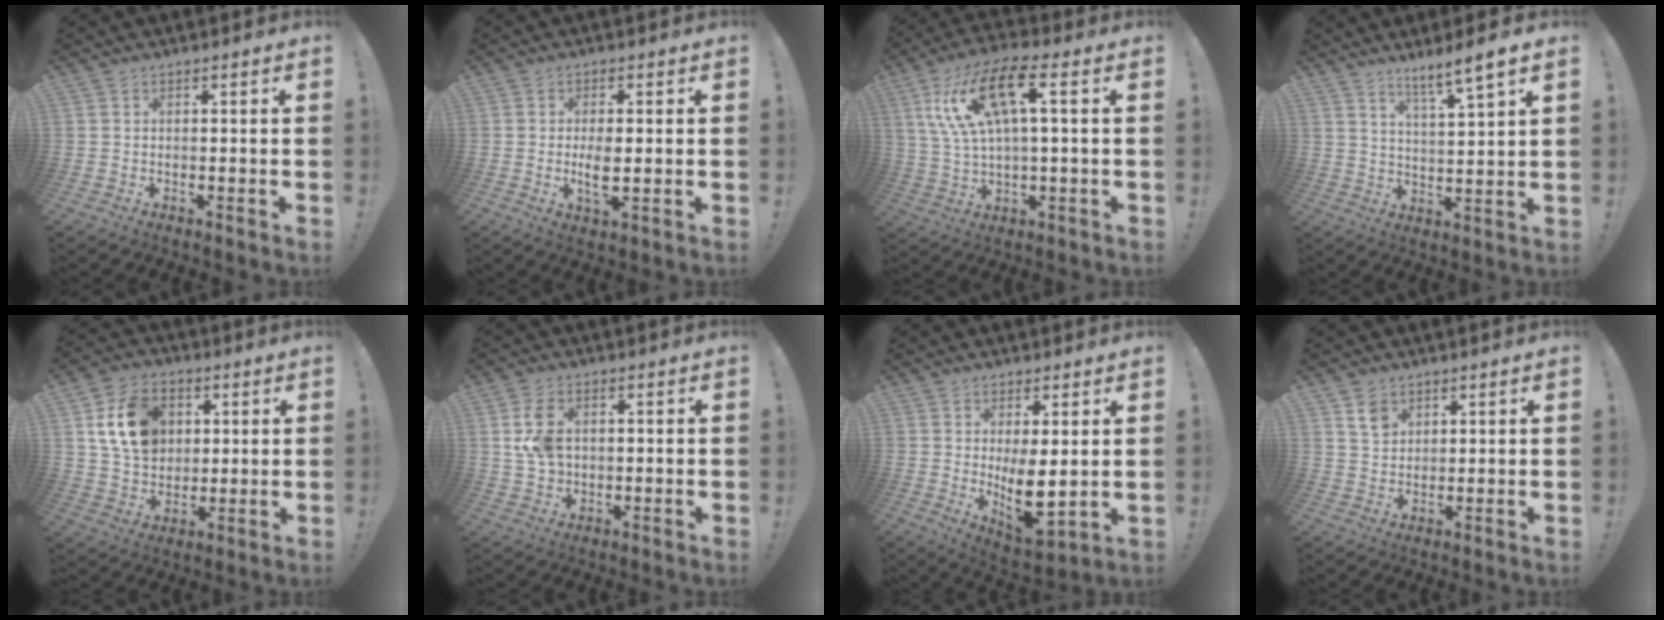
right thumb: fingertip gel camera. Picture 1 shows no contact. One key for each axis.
{"total": 5.3, "fx": -0.2, "fy": 2.3, "fz": 4.8, "tx": -0.083, "ty": -0.014, "tz": -0.012}
{"total": 15.8, "fx": 4.8, "fy": 5.3, "fz": 14.1, "tx": -0.270, "ty": -0.002, "tz": 0.076}
{"total": 7.2, "fx": 5.5, "fy": -0.5, "fz": 4.7, "tx": -0.068, "ty": -0.042, "tz": 0.088}
{"total": 15.6, "fx": 4.6, "fy": 11.9, "fz": 8.9, "tx": -0.135, "ty": -0.007, "tz": 0.094}
{"total": 8.1, "fx": 1.2, "fy": 5.8, "fz": 5.4, "tx": -0.099, "ty": 0.001, "tz": 0.021}
{"total": 10.3, "fx": 1.2, "fy": 4.5, "fz": 9.2, "tx": -0.131, "ty": -0.033, "tz": 0.026}
{"total": 3.5, "fx": 1.9, "fy": 2.9, "fz": 0.6, "tx": 0.012, "ty": -0.009, "tz": 0.032}